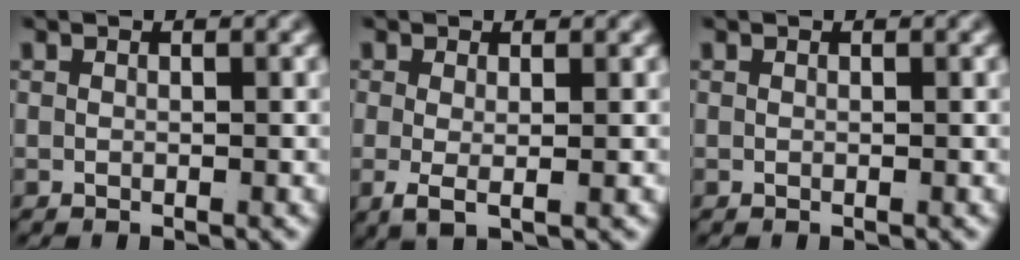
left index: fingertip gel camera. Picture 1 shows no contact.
{"total": 2.3, "force": [-0.3, 0.6, 2.2], "torque": [-0.053, -0.026, 0.009]}
{"total": 0.0}